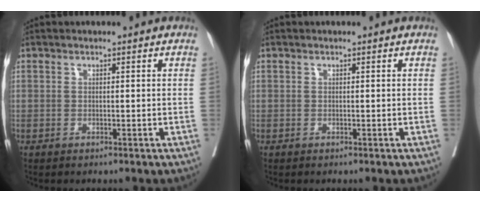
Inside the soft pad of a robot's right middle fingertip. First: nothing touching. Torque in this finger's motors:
{"motor_torque": [0.00, 0.00, -0.01, 0.00]}